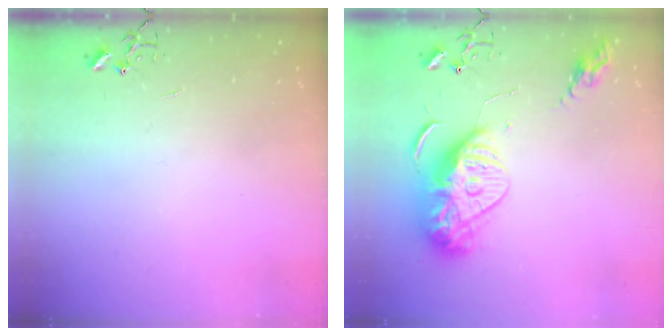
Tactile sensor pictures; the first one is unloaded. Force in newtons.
{"total": 15.7, "press": 15.6, "slide": 1.4}